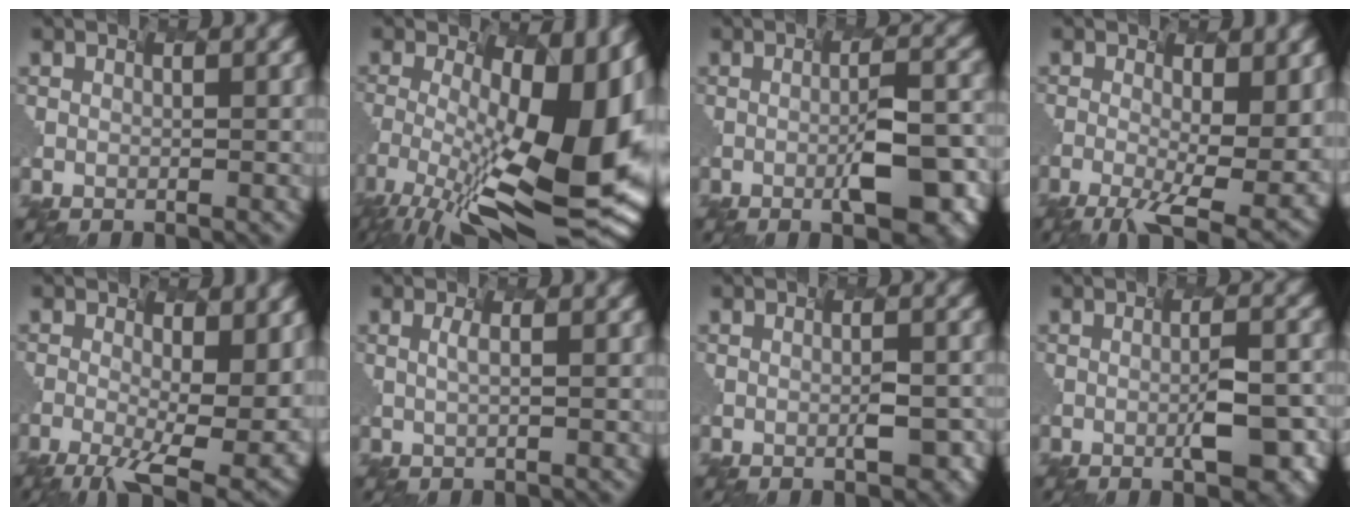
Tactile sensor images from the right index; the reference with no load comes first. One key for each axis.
{"total": 14.7, "fx": -3.7, "fy": 5.0, "fz": 13.3, "tx": -0.223, "ty": -0.025, "tz": -0.028}
{"total": 6.6, "fx": -2.1, "fy": 1.2, "fz": 6.1, "tx": -0.107, "ty": -0.022, "tz": -0.002}
{"total": 6.9, "fx": -1.9, "fy": 1.4, "fz": 6.5, "tx": -0.111, "ty": -0.025, "tz": 0.003}
{"total": 7.7, "fx": -1.7, "fy": 1.9, "fz": 7.3, "tx": -0.124, "ty": -0.024, "tz": 0.010}
{"total": 0.6, "fx": -0.3, "fy": -0.5, "fz": 0.1, "tx": -0.022, "ty": -0.009, "tz": 0.012}
{"total": 2.6, "fx": -1.3, "fy": 0.2, "fz": 2.2, "tx": -0.047, "ty": -0.013, "tz": 0.013}
{"total": 4.8, "fx": -1.8, "fy": 0.7, "fz": 4.4, "tx": -0.082, "ty": -0.019, "tz": 0.004}